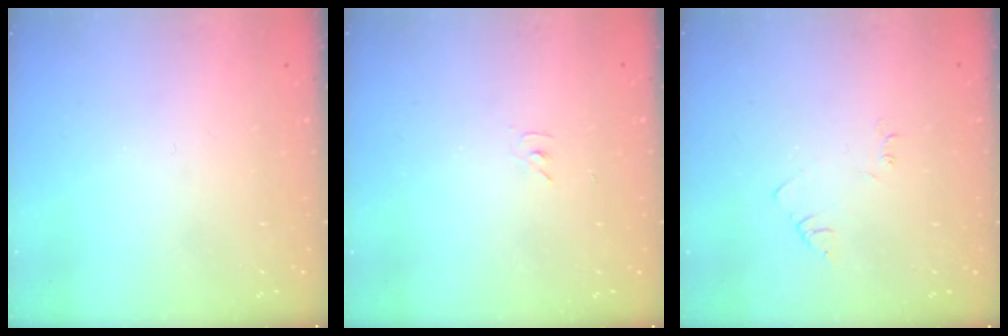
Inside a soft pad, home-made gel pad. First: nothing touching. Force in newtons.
{"total": 3.5, "press": 3.5, "slide": 0.5}
{"total": 3.0, "press": 3.0, "slide": 0.4}